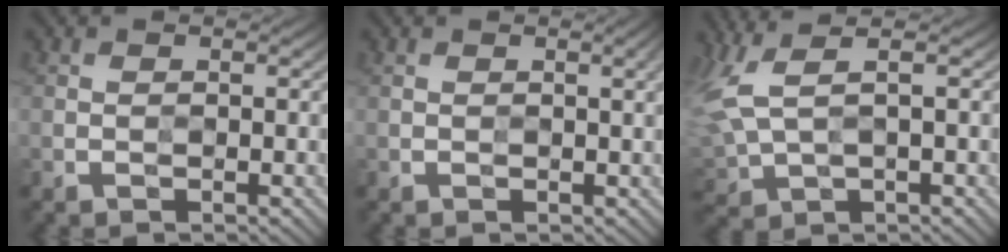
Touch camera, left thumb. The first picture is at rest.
{"total": 1.8, "force": [0.6, 0.2, 1.7], "torque": [-0.027, 0.004, 0.009]}
{"total": 7.0, "force": [3.0, 2.7, 5.7], "torque": [-0.165, -0.001, 0.061]}